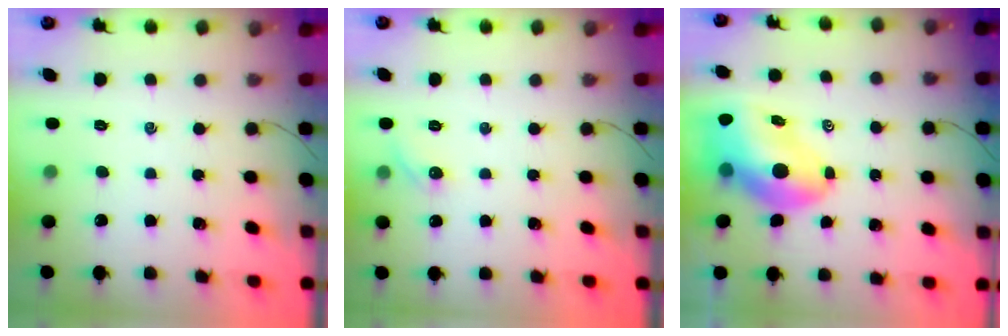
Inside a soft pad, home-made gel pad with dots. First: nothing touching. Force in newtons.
{"total": 5.2, "press": 5.0, "slide": 1.4}
{"total": 11.5, "press": 11.0, "slide": 3.4}